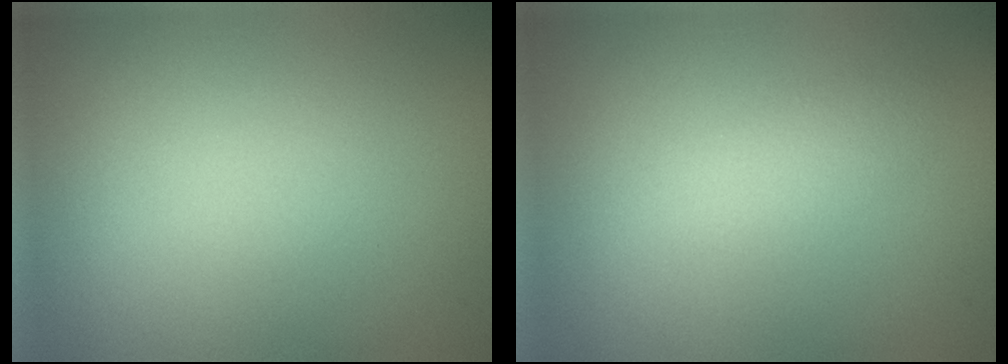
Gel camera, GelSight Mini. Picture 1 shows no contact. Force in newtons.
{"total": 1.5, "press": 1.5, "slide": 0.1}